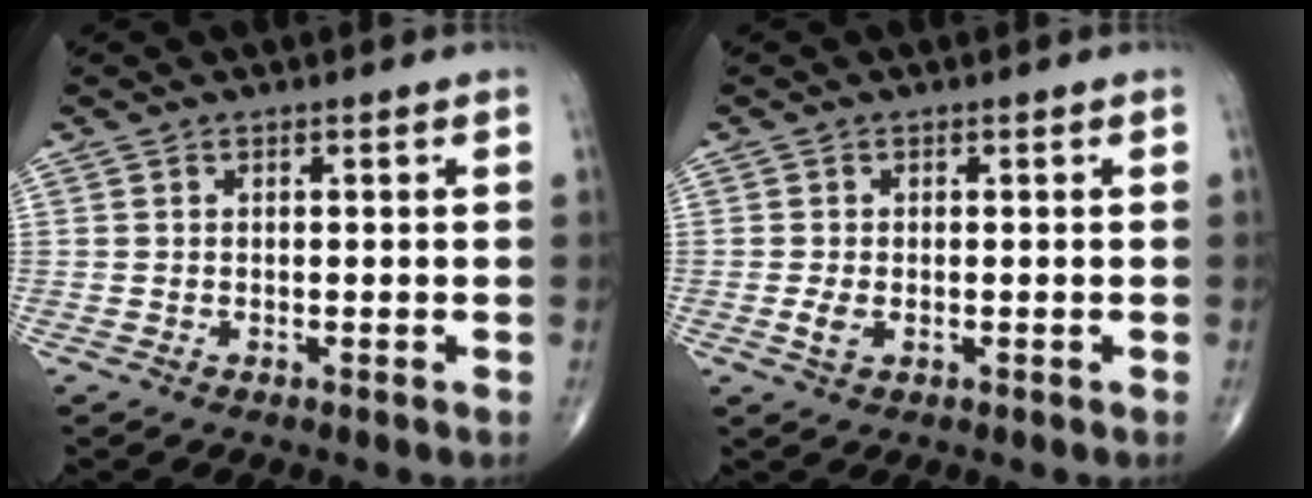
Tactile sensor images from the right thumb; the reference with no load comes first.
{"total": 2.0, "force": [-0.3, 1.1, 1.6], "torque": [-0.036, -0.003, -0.008]}